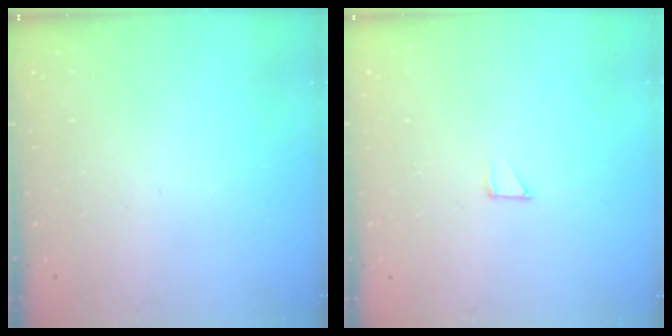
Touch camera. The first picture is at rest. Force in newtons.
{"total": 2.1, "press": 2.1, "slide": 0.1}